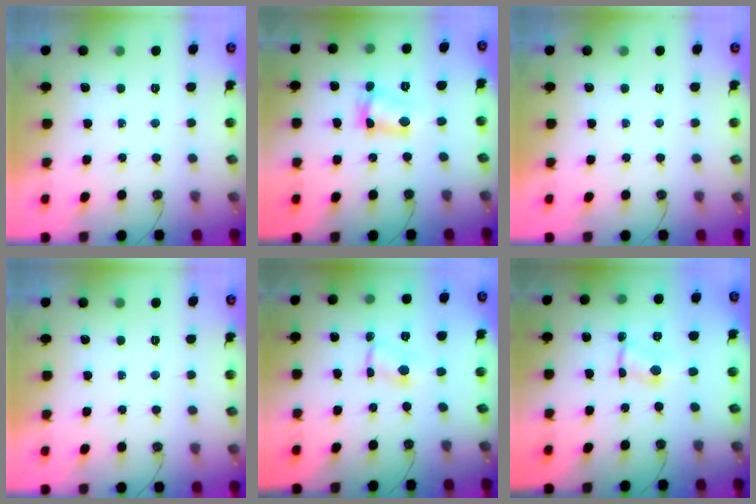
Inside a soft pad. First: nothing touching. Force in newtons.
{"total": 7.4, "press": 7.4, "slide": 0.6}
{"total": 0.0}
{"total": 0.0}
{"total": 1.3, "press": 1.3, "slide": 0.2}
{"total": 0.8, "press": 0.6, "slide": 0.5}